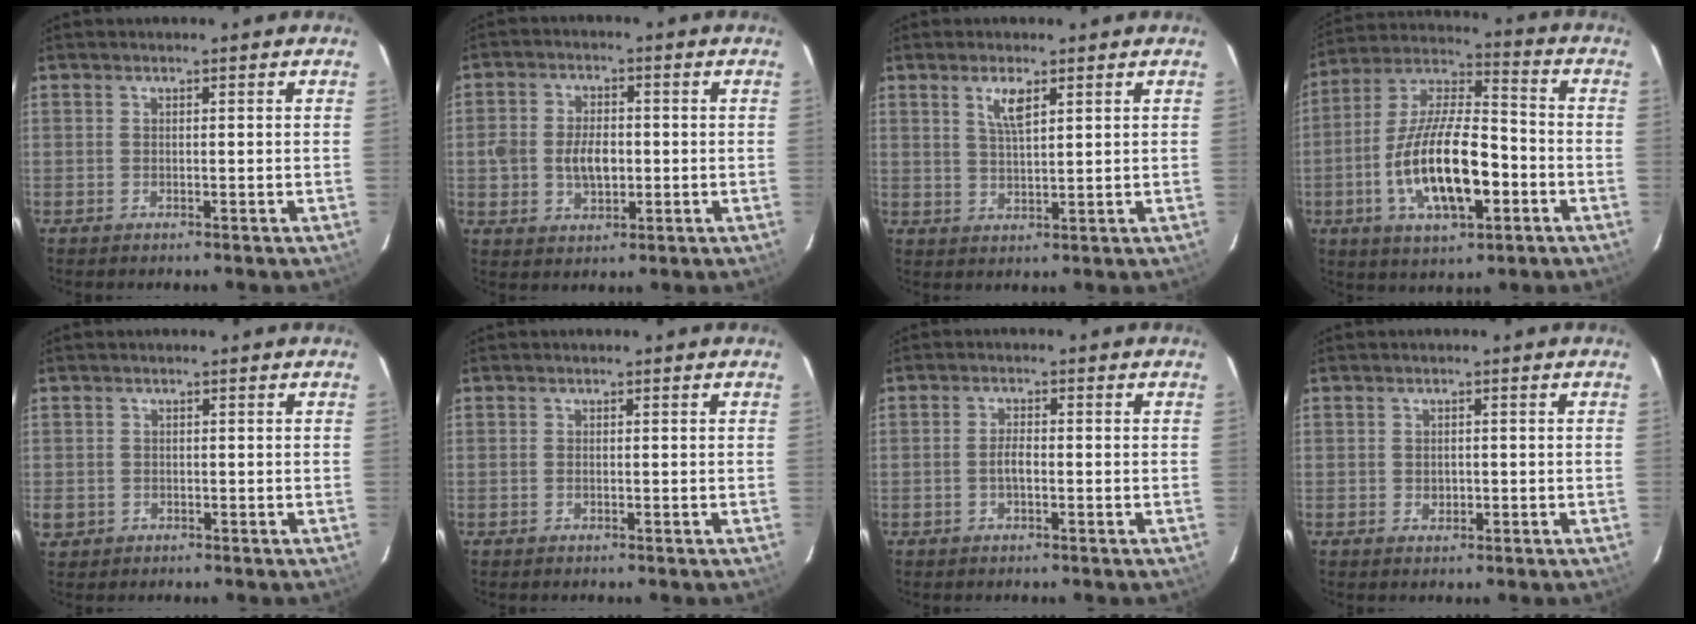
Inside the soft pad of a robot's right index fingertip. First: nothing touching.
{"total": 7.1, "force": [-0.8, 4.7, 5.3], "torque": [-0.105, 0.007, -0.010]}
{"total": 4.2, "force": [2.2, 1.2, 3.3], "torque": [-0.063, 0.000, 0.044]}
{"total": 18.3, "force": [-5.3, 6.9, 16.1], "torque": [-0.315, 0.001, -0.091]}
{"total": 2.7, "force": [-0.4, 2.5, 0.7], "torque": [-0.016, -0.001, -0.004]}
{"total": 0.0}
{"total": 2.2, "force": [-0.6, 0.7, 2.0], "torque": [-0.039, 0.003, -0.012]}
{"total": 1.4, "force": [-0.2, 1.2, 0.8], "torque": [-0.010, 0.002, -0.001]}